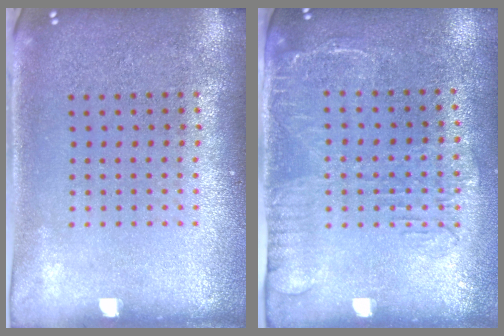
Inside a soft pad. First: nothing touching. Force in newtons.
{"total": 1.7, "press": 1.3, "slide": 1.0}